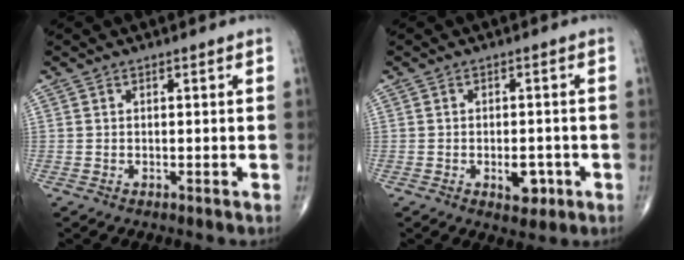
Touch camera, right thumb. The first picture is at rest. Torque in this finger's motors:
{"motor_torque": [0.29, 0.78, 0.45, 0.00, 0.10]}